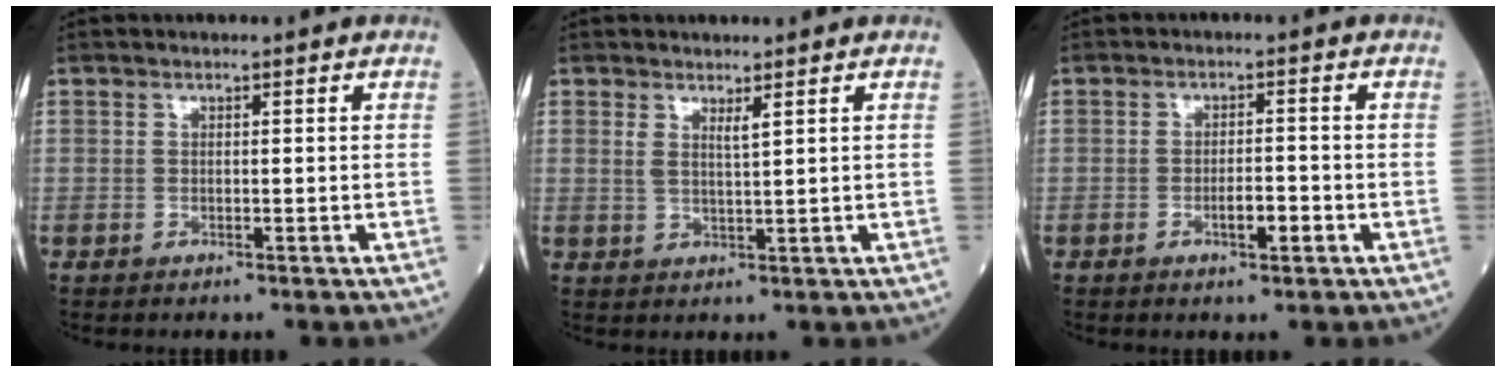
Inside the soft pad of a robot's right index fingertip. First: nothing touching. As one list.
[{"total": 2.0, "force": [1.2, -0.1, 1.6], "torque": [-0.033, -0.010, 0.023]}, {"total": 3.3, "force": [-1.3, 0.8, 2.9], "torque": [-0.049, 0.002, -0.021]}]